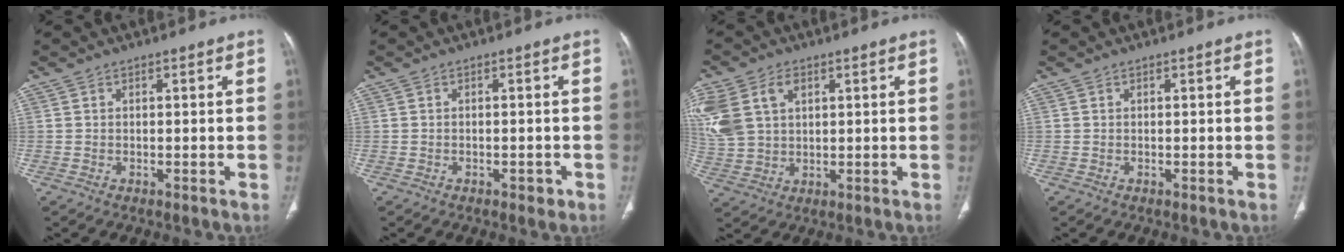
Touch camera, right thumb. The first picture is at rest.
{"total": 1.6, "force": [-0.9, 0.9, 1.0], "torque": [-0.011, 0.003, -0.010]}
{"total": 13.5, "force": [4.8, 9.5, 8.3], "torque": [-0.201, 0.009, 0.103]}
{"total": 0.0}